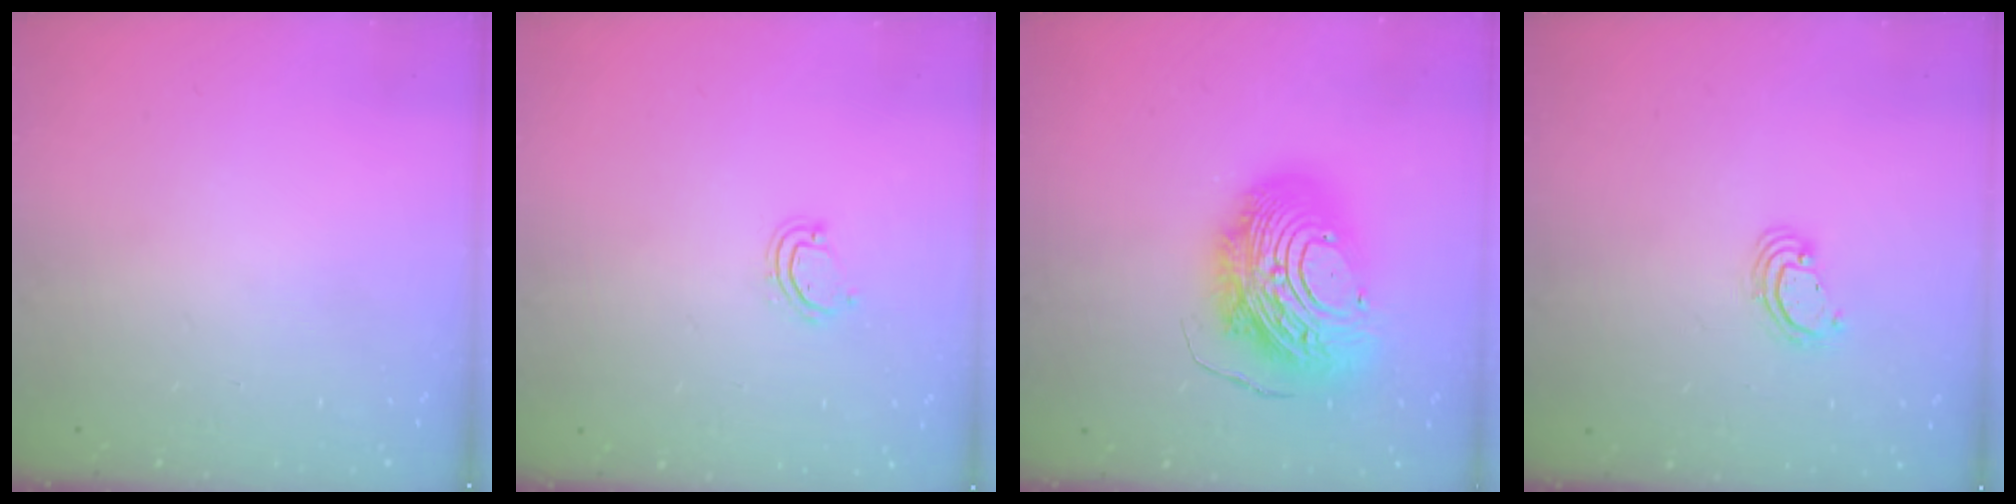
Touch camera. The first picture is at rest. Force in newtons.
{"total": 3.7, "press": 3.7, "slide": 0.3}
{"total": 17.9, "press": 17.8, "slide": 1.9}
{"total": 2.8, "press": 2.8, "slide": 0.2}